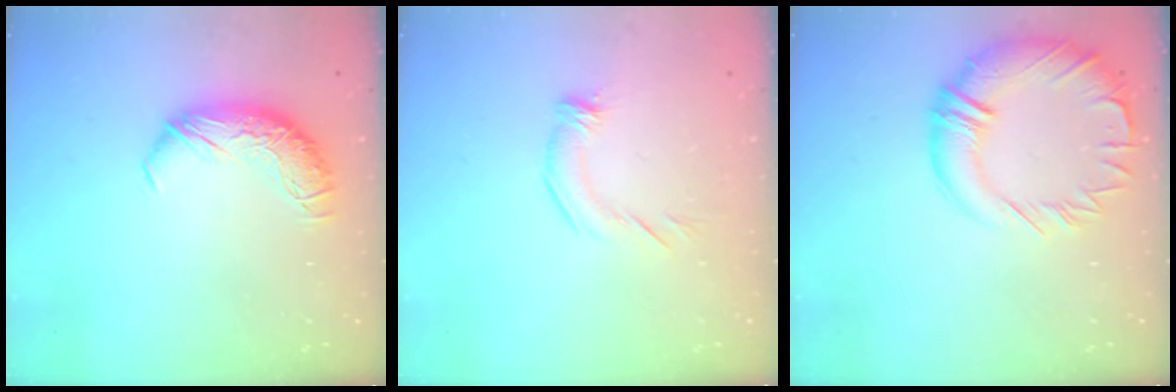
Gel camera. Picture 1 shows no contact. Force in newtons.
{"total": 2.8, "press": 2.7, "slide": 0.8}
{"total": 6.7, "press": 5.7, "slide": 3.6}